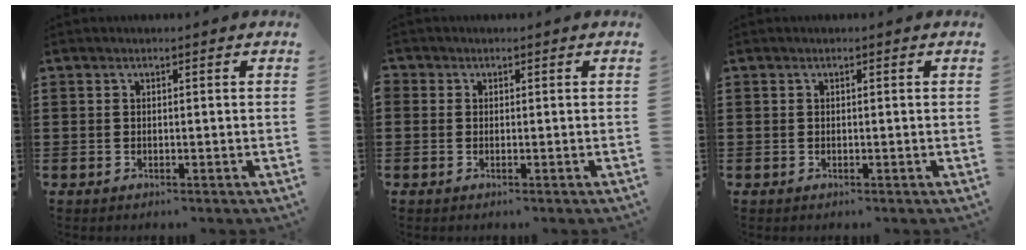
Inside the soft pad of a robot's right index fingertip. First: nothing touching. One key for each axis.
{"total": 0.7, "fx": -0.3, "fy": 0.6, "fz": 0.0, "tx": 0.000, "ty": 0.004, "tz": -0.007}
{"total": 0.0}